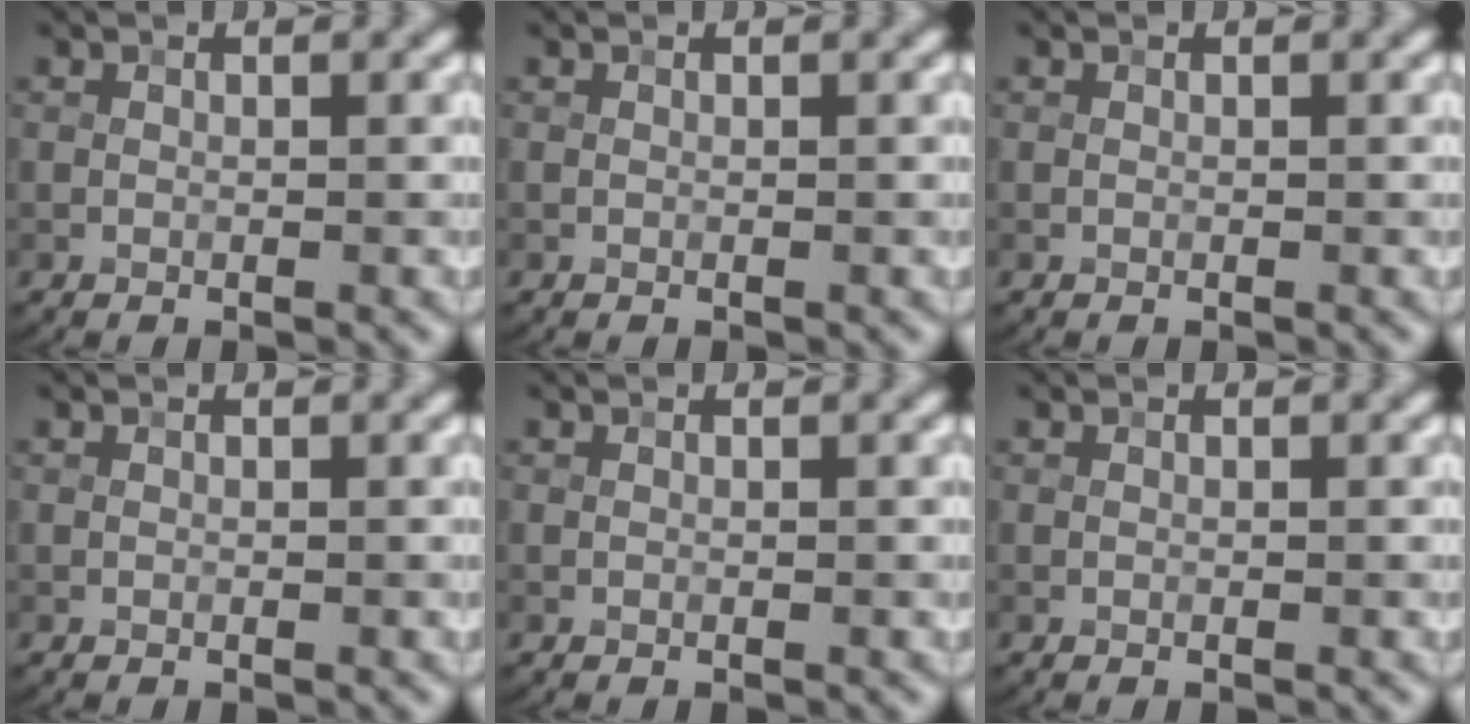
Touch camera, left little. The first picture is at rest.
{"total": 0.0}
{"total": 0.0}
{"total": 0.0}
{"total": 0.0}
{"total": 0.0}